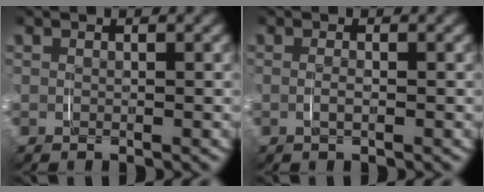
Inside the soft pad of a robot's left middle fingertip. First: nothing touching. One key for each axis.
{"total": 1.2, "fx": 0.1, "fy": -1.1, "fz": -0.3, "tx": 0.013, "ty": 0.002, "tz": 0.003}